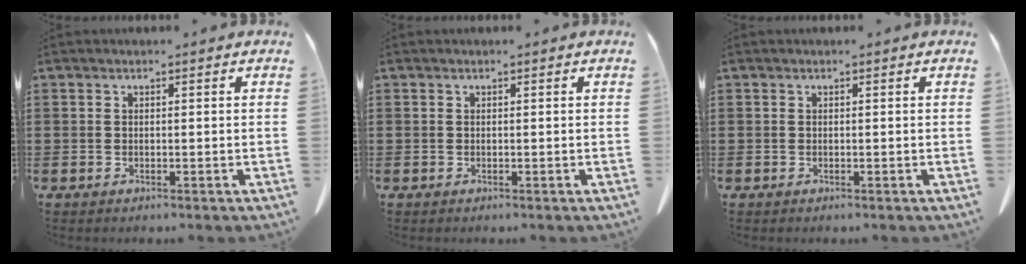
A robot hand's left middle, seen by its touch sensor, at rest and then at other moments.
{"total": 0.0}
{"total": 0.0}